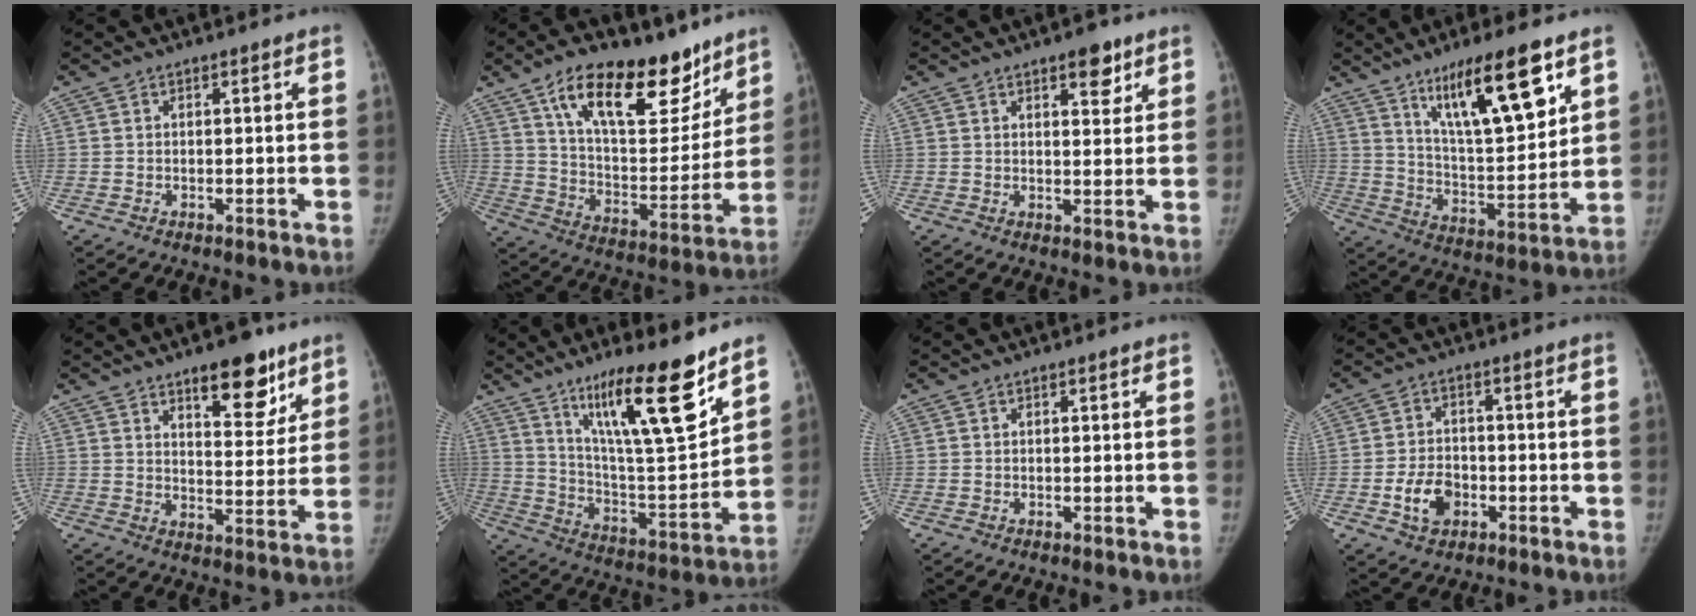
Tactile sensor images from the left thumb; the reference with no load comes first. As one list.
[{"total": 22.8, "force": [14.4, 10.7, 14.0], "torque": [-0.170, -0.059, 0.236]}, {"total": 4.6, "force": [2.9, 2.3, 2.8], "torque": [-0.014, -0.015, 0.037]}, {"total": 17.4, "force": [9.9, 4.2, 13.7], "torque": [-0.204, -0.054, 0.177]}, {"total": 11.6, "force": [7.5, 4.9, 7.3], "torque": [-0.063, -0.046, 0.110]}, {"total": 20.3, "force": [13.1, 3.4, 15.2], "torque": [-0.218, -0.085, 0.225]}, {"total": 0.0}, {"total": 6.9, "force": [-2.6, 5.0, 4.0], "torque": [-0.056, 0.015, -0.044]}]